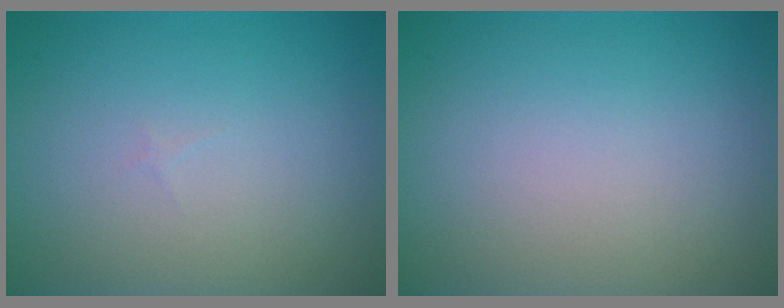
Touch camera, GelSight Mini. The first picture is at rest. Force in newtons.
{"total": 0.0}